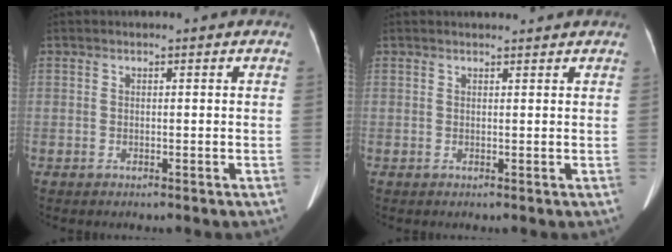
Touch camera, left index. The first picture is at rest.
{"total": 2.5, "force": [2.5, 0.2, 0.5], "torque": [-0.008, 0.017, 0.033]}